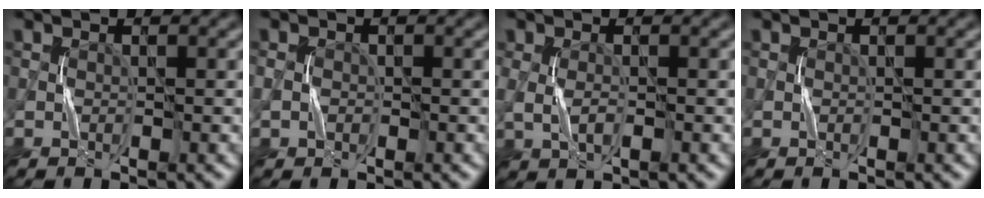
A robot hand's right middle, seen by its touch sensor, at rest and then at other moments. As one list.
[{"total": 1.0, "force": [-0.2, 0.9, 0.4], "torque": [-0.005, 0.002, -0.005]}, {"total": 1.7, "force": [0.0, 0.9, 1.4], "torque": [-0.033, -0.003, 0.000]}, {"total": 0.0}]